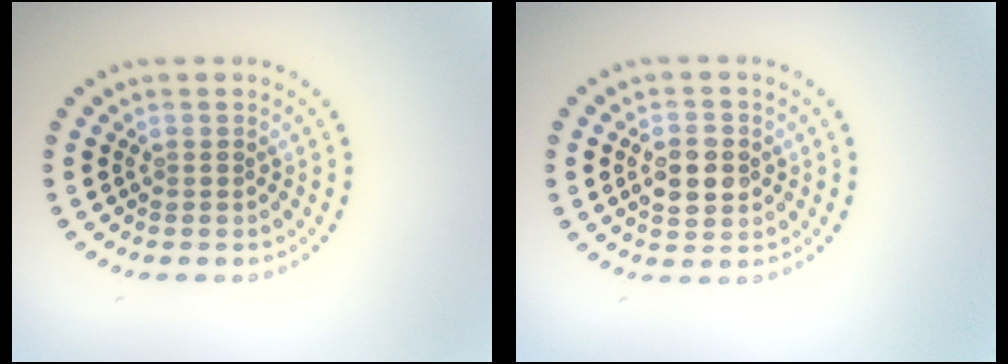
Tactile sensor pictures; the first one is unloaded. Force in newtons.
{"total": 3.7, "press": 3.6, "slide": 0.2}